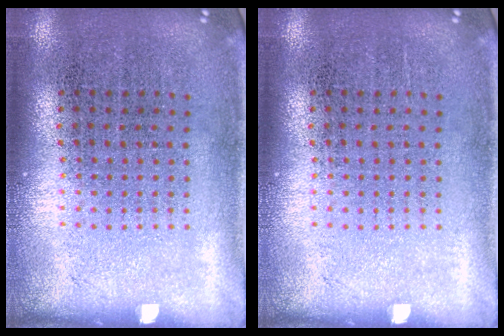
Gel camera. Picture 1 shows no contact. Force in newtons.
{"total": 0.0}